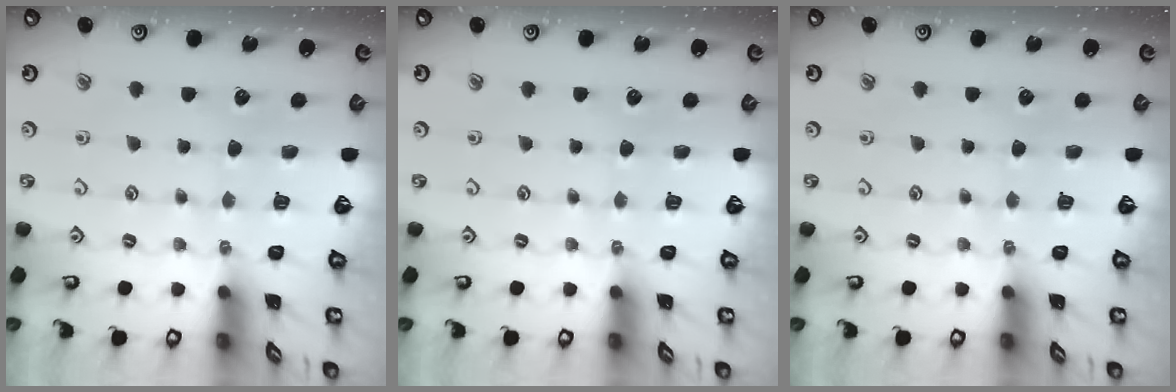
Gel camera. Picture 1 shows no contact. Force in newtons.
{"total": 0.0}
{"total": 0.0}